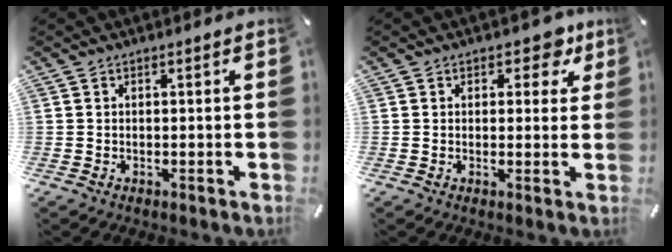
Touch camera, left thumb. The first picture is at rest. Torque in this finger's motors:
{"motor_torque": [0.06, -0.18, 0.12, 0.07, 0.00]}